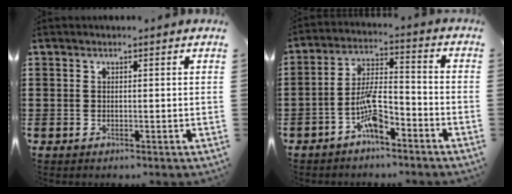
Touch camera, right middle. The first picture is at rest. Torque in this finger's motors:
{"motor_torque": [0.26, -0.33, 0.28, 0.17]}